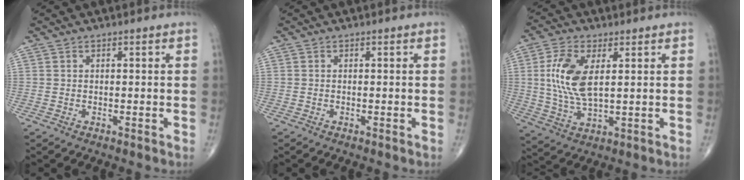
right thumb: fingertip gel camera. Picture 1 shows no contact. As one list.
[{"total": 0.0}, {"total": 10.7, "force": [2.2, 4.8, 9.2], "torque": [-0.200, -0.008, 0.048]}]